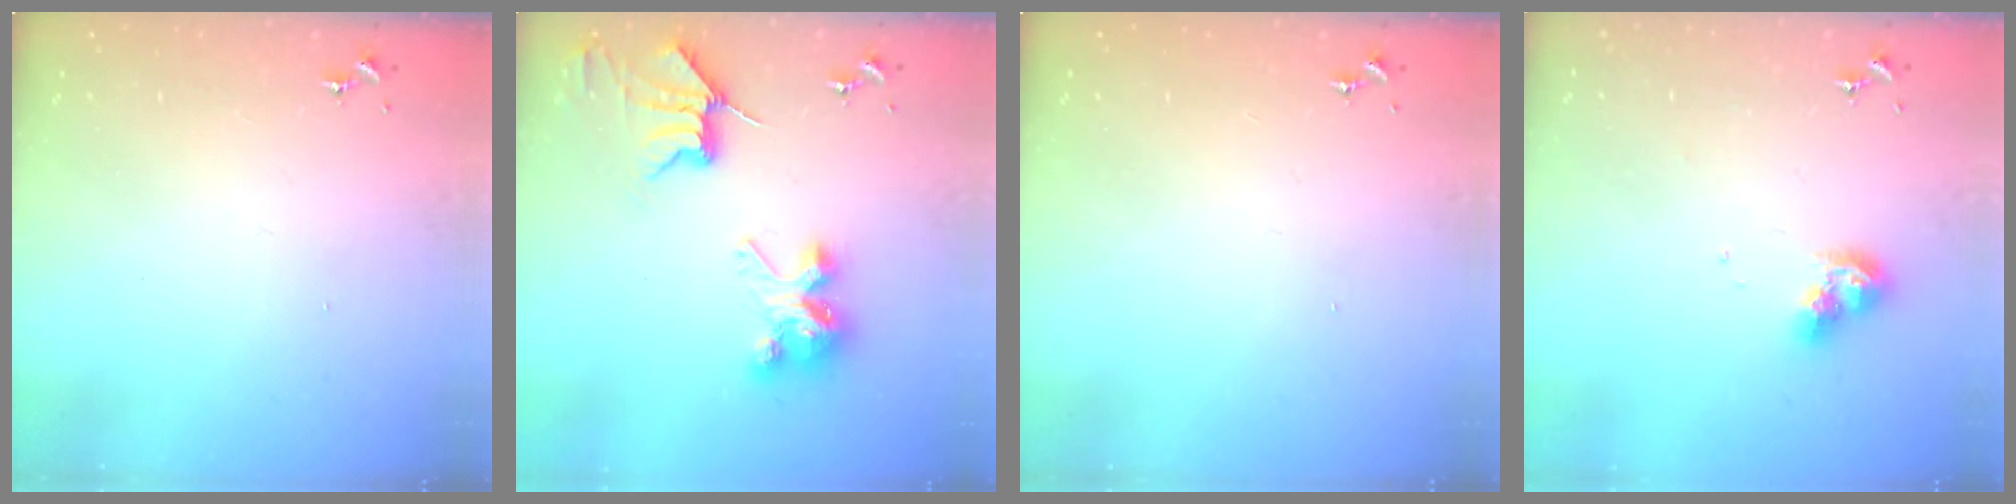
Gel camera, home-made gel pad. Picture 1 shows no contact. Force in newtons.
{"total": 10.1, "press": 10.1, "slide": 0.4}
{"total": 0.0}
{"total": 8.7, "press": 8.7, "slide": 0.2}